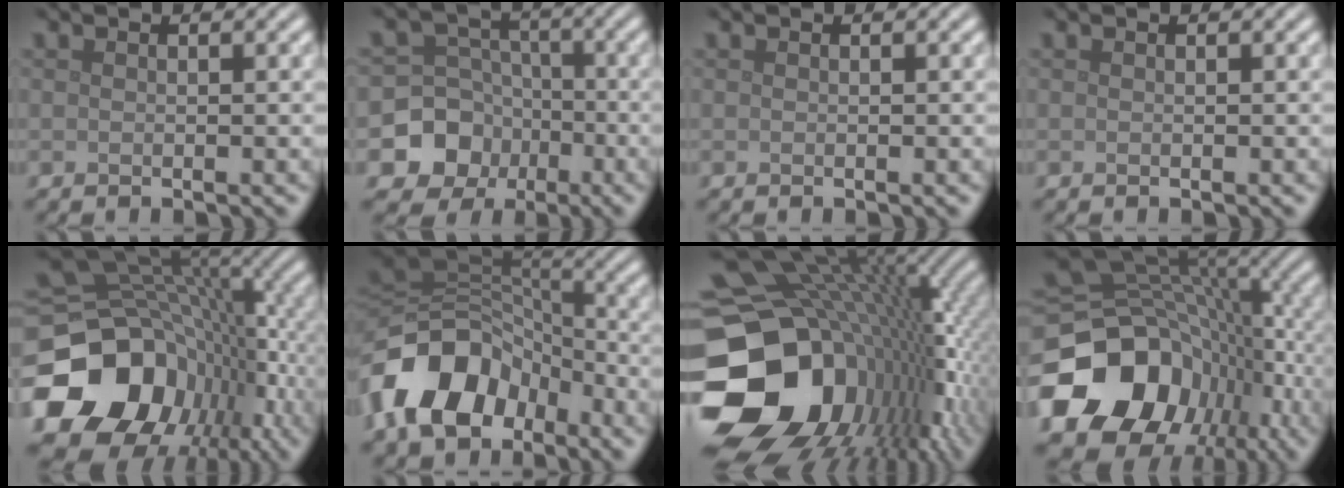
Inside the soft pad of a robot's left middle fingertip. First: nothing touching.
{"total": 6.8, "force": [-2.8, 5.9, 1.6], "torque": [-0.012, 0.006, -0.076]}
{"total": 0.0}
{"total": 0.0}
{"total": 18.9, "force": [-5.8, 15.1, 9.8], "torque": [-0.213, -0.039, -0.089]}
{"total": 12.6, "force": [-5.9, 8.5, 7.1], "torque": [-0.146, -0.003, -0.114]}
{"total": 21.1, "force": [-4.7, 15.6, 13.5], "torque": [-0.270, -0.030, -0.052]}
{"total": 16.9, "force": [-6.0, 13.6, 8.2], "torque": [-0.183, -0.039, -0.093]}